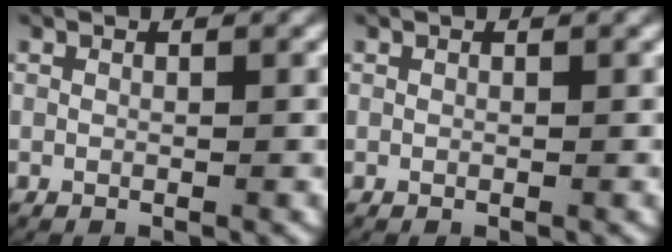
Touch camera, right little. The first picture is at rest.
{"total": 0.0}